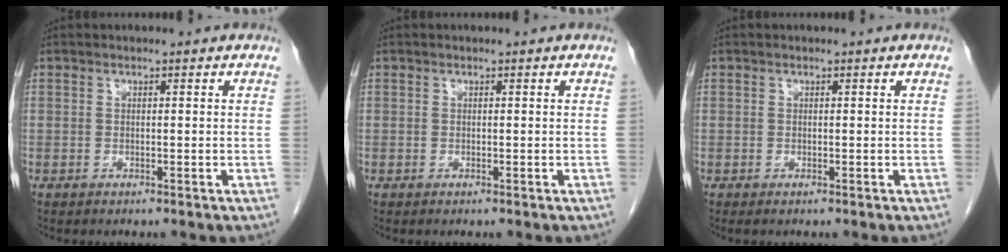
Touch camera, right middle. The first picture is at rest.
{"total": 0.0}
{"total": 0.0}